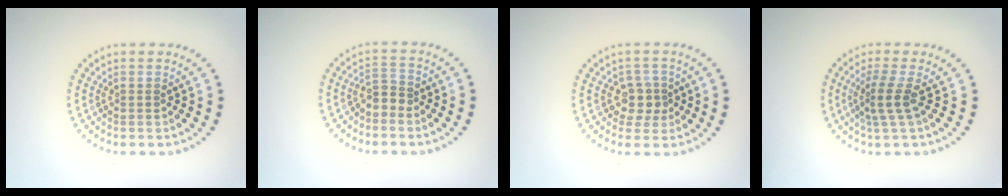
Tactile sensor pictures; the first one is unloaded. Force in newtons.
{"total": 1.7, "press": 1.5, "slide": 0.9}
{"total": 2.4, "press": 2.1, "slide": 1.2}
{"total": 2.6, "press": 1.9, "slide": 1.7}